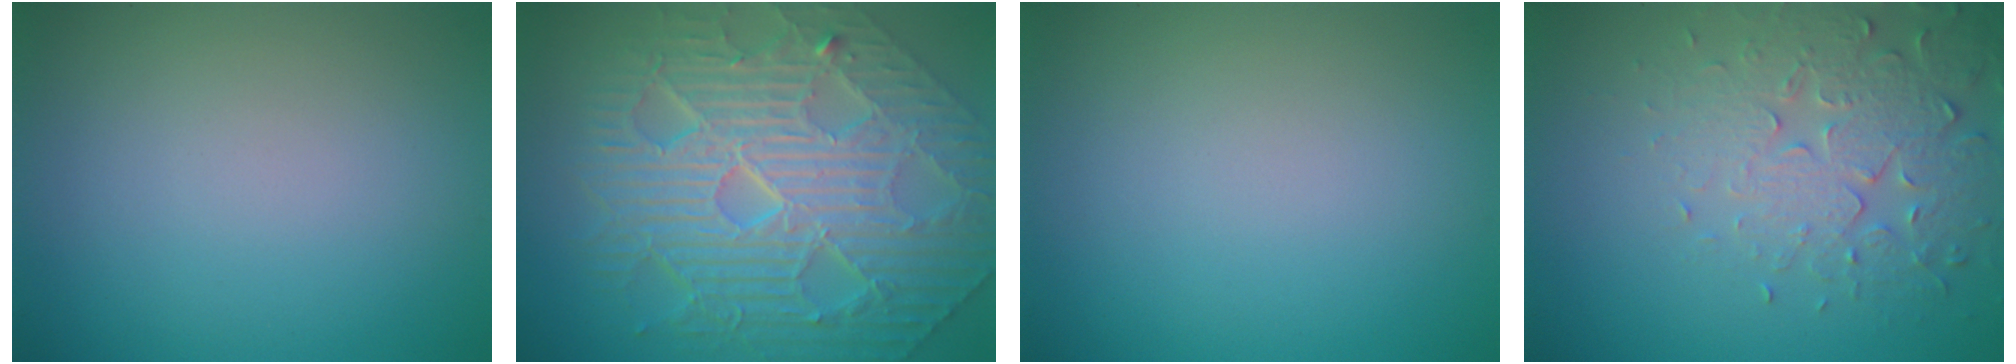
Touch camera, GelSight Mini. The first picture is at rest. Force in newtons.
{"total": 11.5, "press": 7.6, "slide": 8.6}
{"total": 0.0}
{"total": 4.2, "press": 4.2, "slide": 0.5}